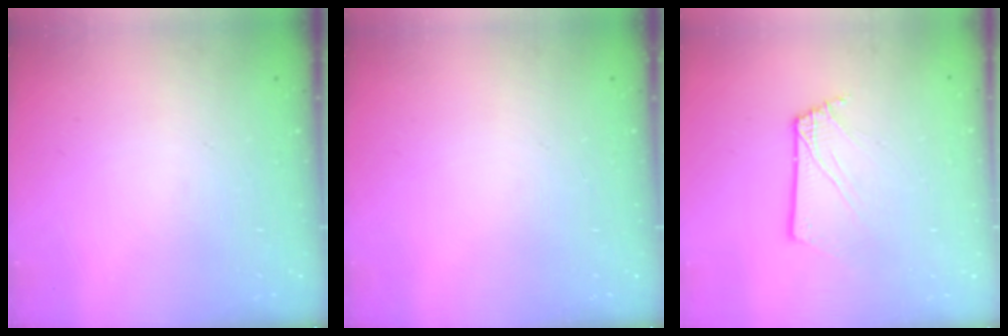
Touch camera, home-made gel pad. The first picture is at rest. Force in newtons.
{"total": 0.0}
{"total": 2.6, "press": 2.6, "slide": 0.3}